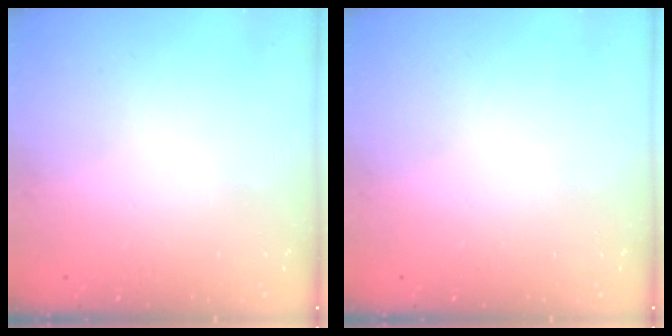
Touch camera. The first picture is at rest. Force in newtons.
{"total": 0.0}